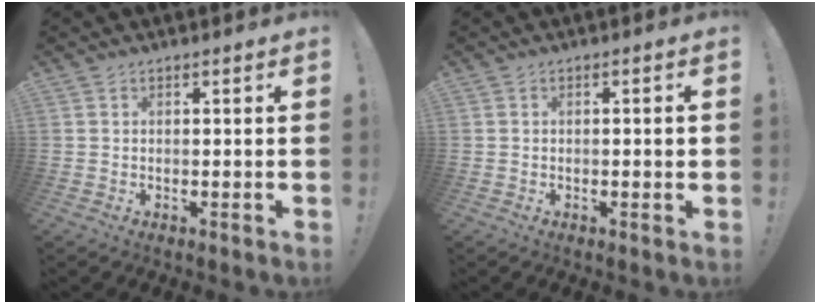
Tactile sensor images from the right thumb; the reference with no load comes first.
{"total": 1.6, "force": [-0.3, 0.1, 1.5], "torque": [-0.018, -0.001, -0.007]}